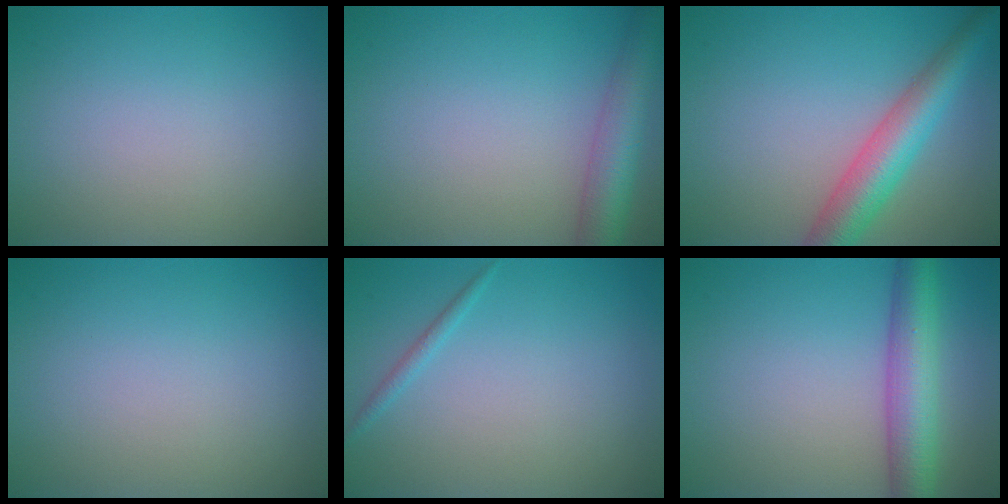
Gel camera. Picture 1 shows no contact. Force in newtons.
{"total": 4.9, "press": 4.9, "slide": 0.3}
{"total": 5.5, "press": 5.5, "slide": 0.2}
{"total": 0.0}
{"total": 0.9, "press": 0.9, "slide": 0.1}
{"total": 5.8, "press": 5.8, "slide": 0.1}